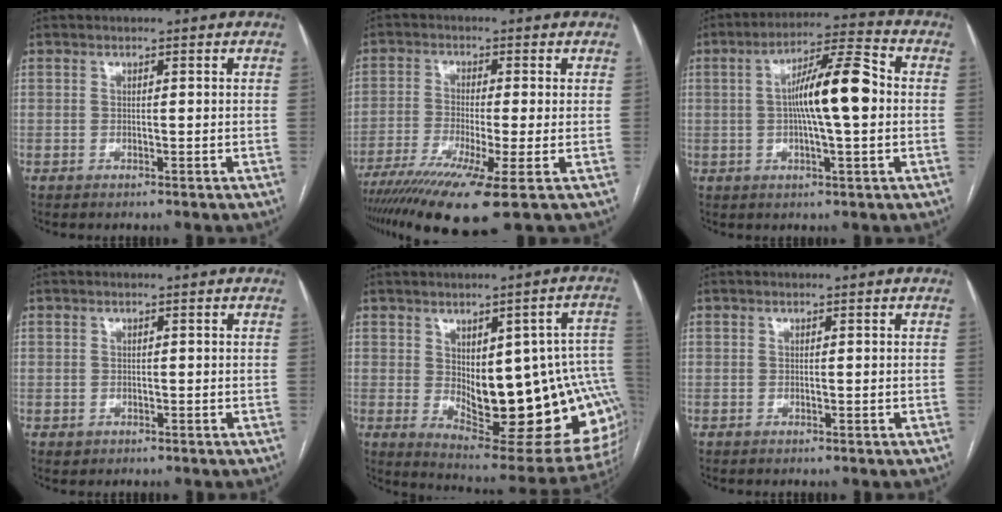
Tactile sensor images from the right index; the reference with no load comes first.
{"total": 12.4, "force": [-7.7, -0.2, 9.7], "torque": [-0.171, -0.033, -0.129]}
{"total": 11.3, "force": [0.3, 1.3, 11.3], "torque": [-0.195, 0.019, 0.000]}
{"total": 1.0, "force": [-0.2, 1.0, 0.1], "torque": [-0.002, 0.005, 0.005]}
{"total": 22.6, "force": [-0.9, 7.1, 21.4], "torque": [-0.211, 0.001, 0.016]}
{"total": 0.0}